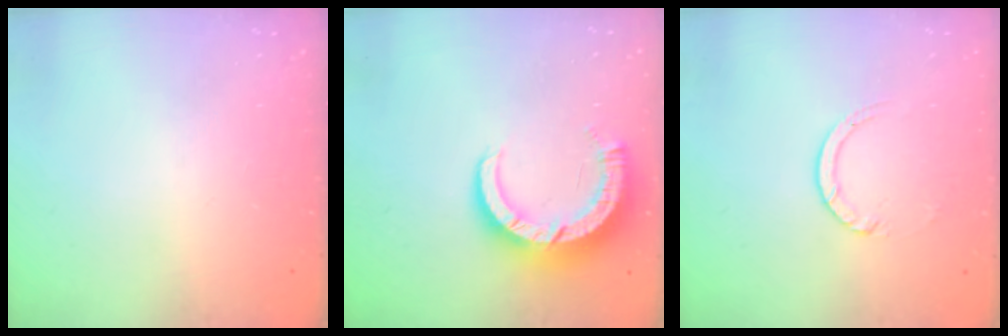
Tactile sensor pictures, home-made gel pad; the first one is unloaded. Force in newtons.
{"total": 9.2, "press": 9.2, "slide": 0.7}
{"total": 3.9, "press": 3.9, "slide": 0.4}